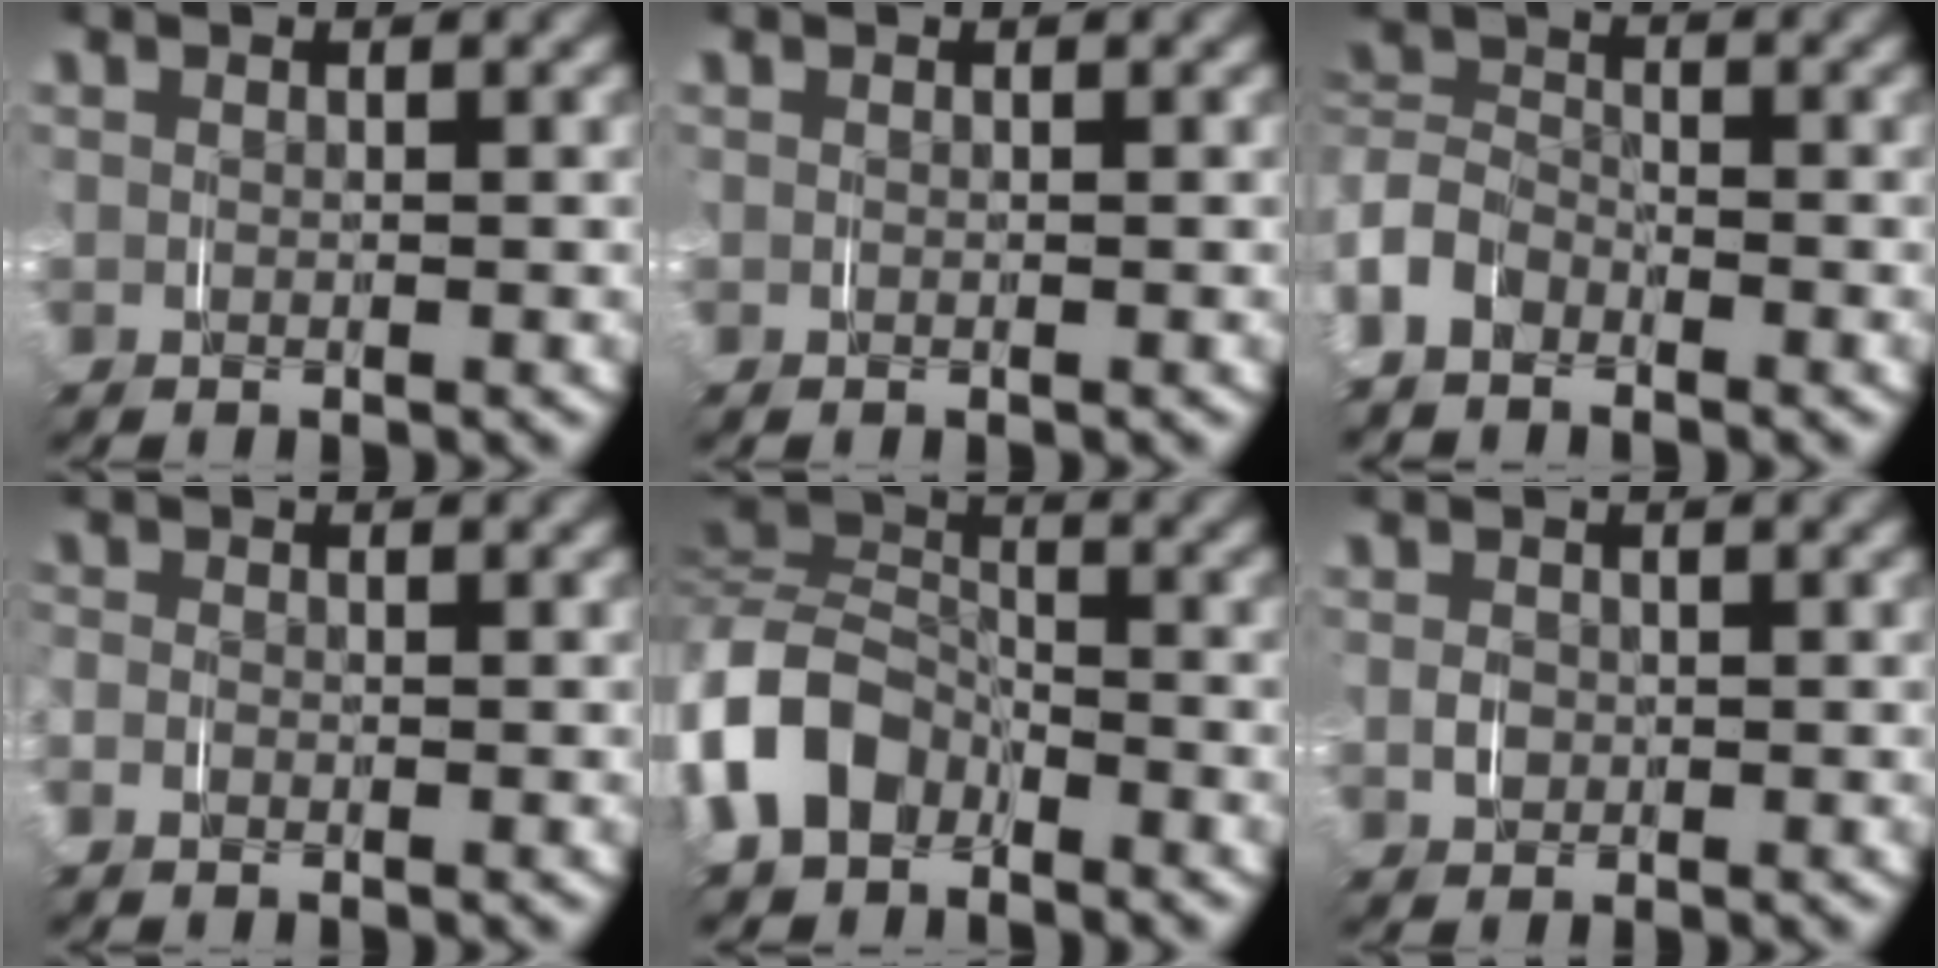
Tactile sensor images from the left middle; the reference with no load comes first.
{"total": 0.0}
{"total": 4.3, "force": [-2.6, 3.2, 1.2], "torque": [-0.044, -0.012, -0.050]}
{"total": 1.0, "force": [-0.9, 0.4, 0.1], "torque": [-0.010, -0.006, -0.019]}
{"total": 7.5, "force": [-3.3, 5.9, 3.2], "torque": [-0.101, -0.005, -0.065]}
{"total": 1.1, "force": [-0.3, 0.9, 0.4], "torque": [-0.013, -0.005, -0.001]}